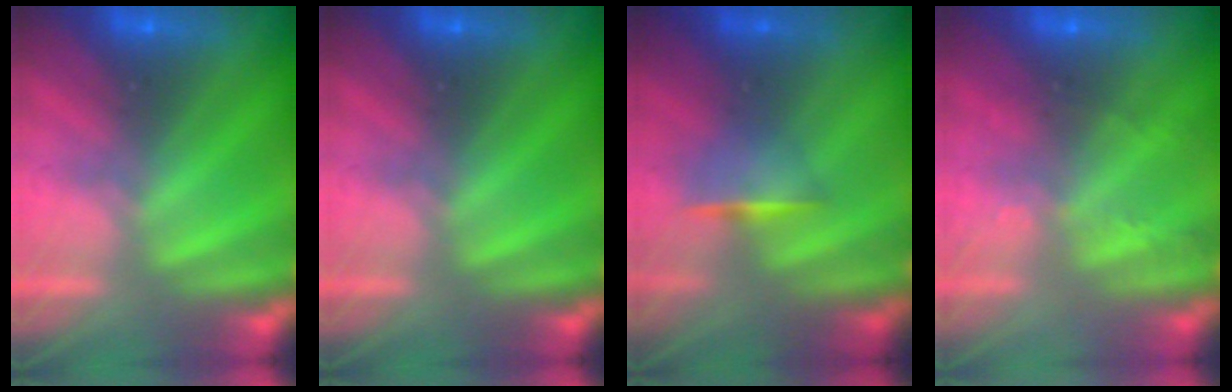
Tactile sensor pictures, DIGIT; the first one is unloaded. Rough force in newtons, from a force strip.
{"total": 0.0}
{"total": 1.2}
{"total": 2.1}